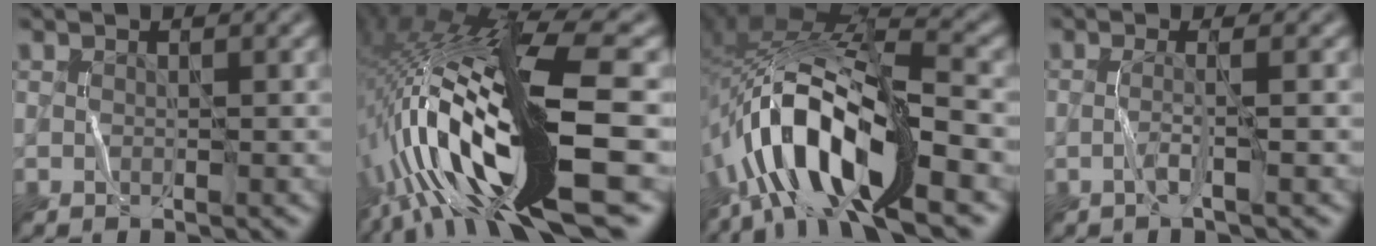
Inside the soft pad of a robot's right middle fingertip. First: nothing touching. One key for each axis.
{"total": 18.4, "fx": -2.6, "fy": 4.3, "fz": 17.7, "tx": -0.315, "ty": 0.020, "tz": -0.049}
{"total": 13.0, "fx": -5.6, "fy": 4.9, "fz": 10.6, "tx": -0.200, "ty": 0.011, "tz": -0.102}
{"total": 1.6, "fx": -0.5, "fy": 0.2, "fz": 1.5, "tx": -0.027, "ty": 0.003, "tz": -0.019}